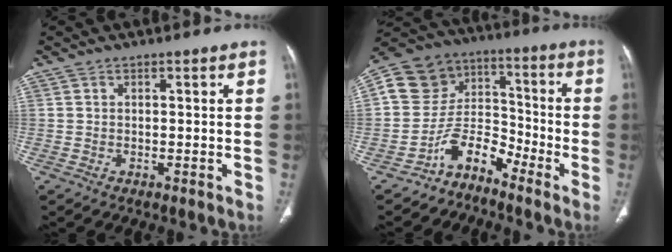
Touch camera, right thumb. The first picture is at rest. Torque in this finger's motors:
{"motor_torque": [1.13, 2.00, 0.93, -1.06, 0.14]}